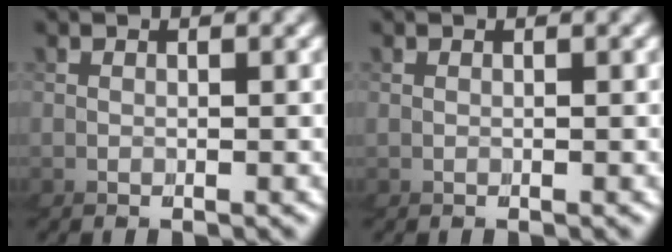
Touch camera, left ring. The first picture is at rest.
{"total": 0.0}